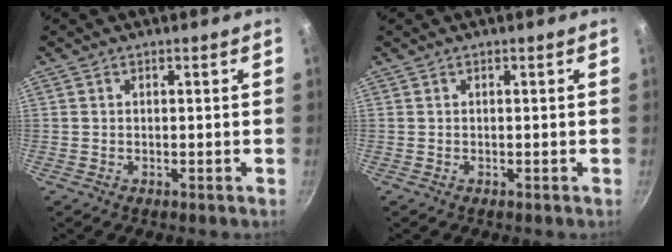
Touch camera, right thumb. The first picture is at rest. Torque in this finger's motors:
{"motor_torque": [-0.23, -0.20, 0.14, 0.06, 0.03]}